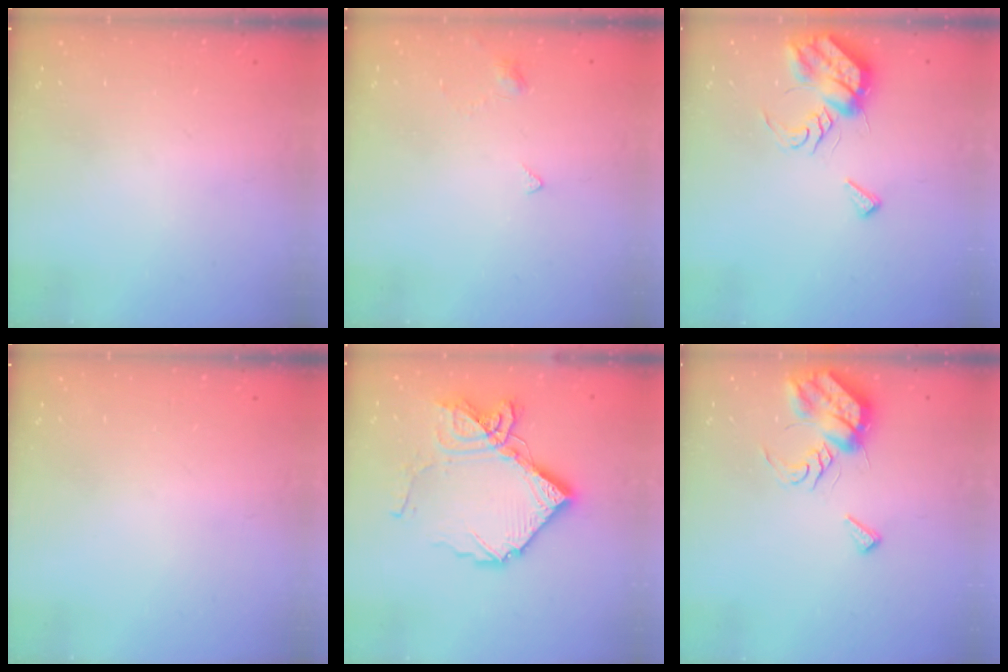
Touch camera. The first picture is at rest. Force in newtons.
{"total": 2.4, "press": 2.4, "slide": 0.5}
{"total": 11.5, "press": 11.4, "slide": 0.9}
{"total": 0.0}
{"total": 17.6, "press": 17.5, "slide": 2.1}
{"total": 11.5, "press": 11.4, "slide": 0.9}